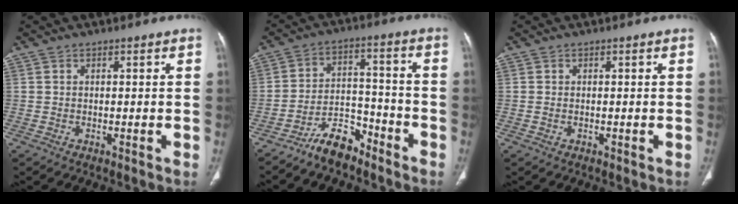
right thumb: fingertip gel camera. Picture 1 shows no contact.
{"total": 8.2, "force": [-6.7, 3.4, 3.1], "torque": [-0.042, 0.065, -0.125]}
{"total": 0.6, "force": [-0.1, 0.4, 0.4], "torque": [-0.014, 0.004, 0.001]}